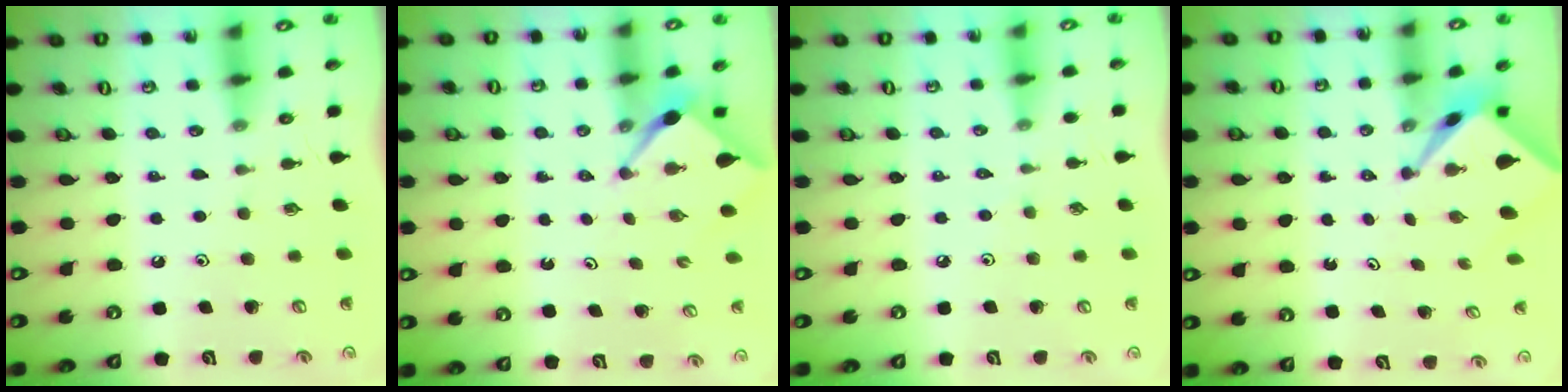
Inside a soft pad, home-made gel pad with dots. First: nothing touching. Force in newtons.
{"total": 2.5, "press": 2.5, "slide": 0.3}
{"total": 2.2, "press": 2.1, "slide": 0.5}
{"total": 2.5, "press": 2.5, "slide": 0.2}